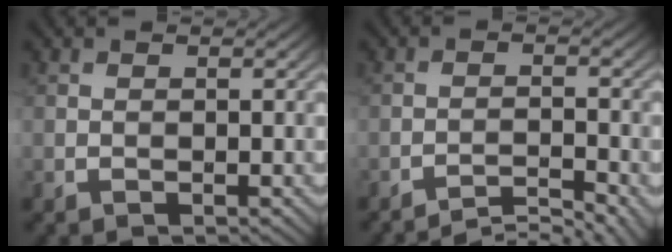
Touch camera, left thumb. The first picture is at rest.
{"total": 4.8, "force": [-4.1, 0.5, 2.4], "torque": [-0.041, 0.009, -0.069]}